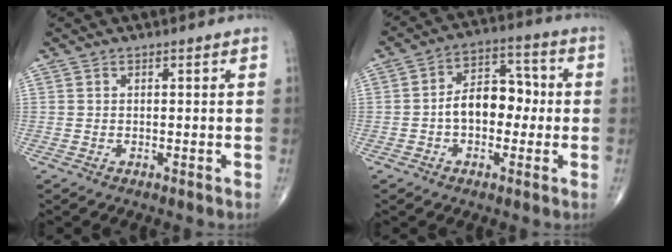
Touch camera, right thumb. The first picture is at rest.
{"total": 10.1, "force": [-0.9, 6.7, 7.5], "torque": [-0.091, 0.038, -0.025]}